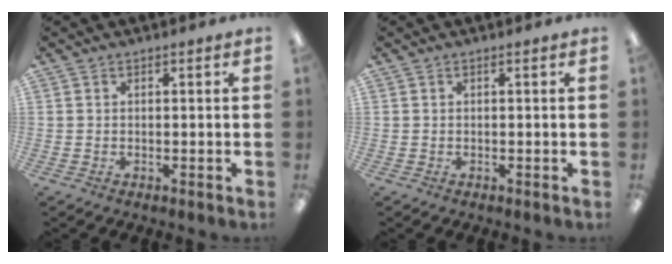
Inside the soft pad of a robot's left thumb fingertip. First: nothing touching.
{"total": 0.0}